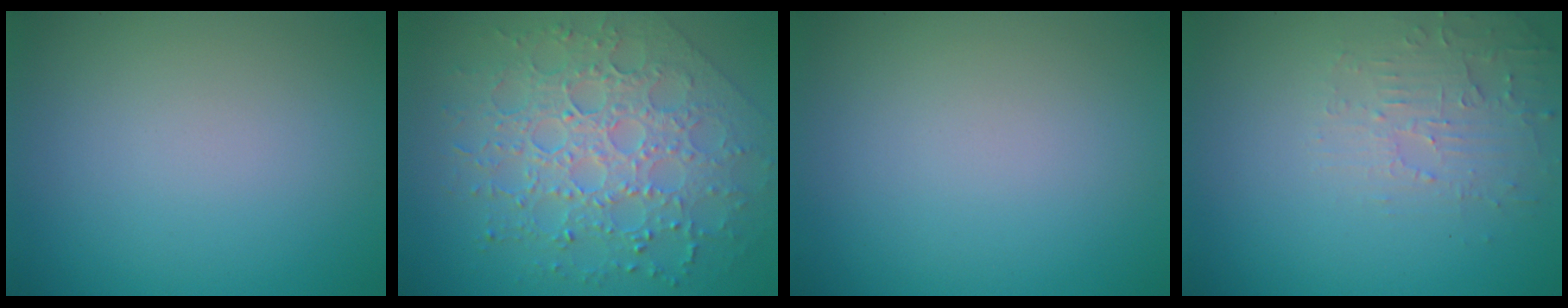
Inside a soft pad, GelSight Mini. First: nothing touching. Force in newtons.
{"total": 8.0, "press": 5.8, "slide": 5.5}
{"total": 0.0}
{"total": 2.8, "press": 2.7, "slide": 0.6}